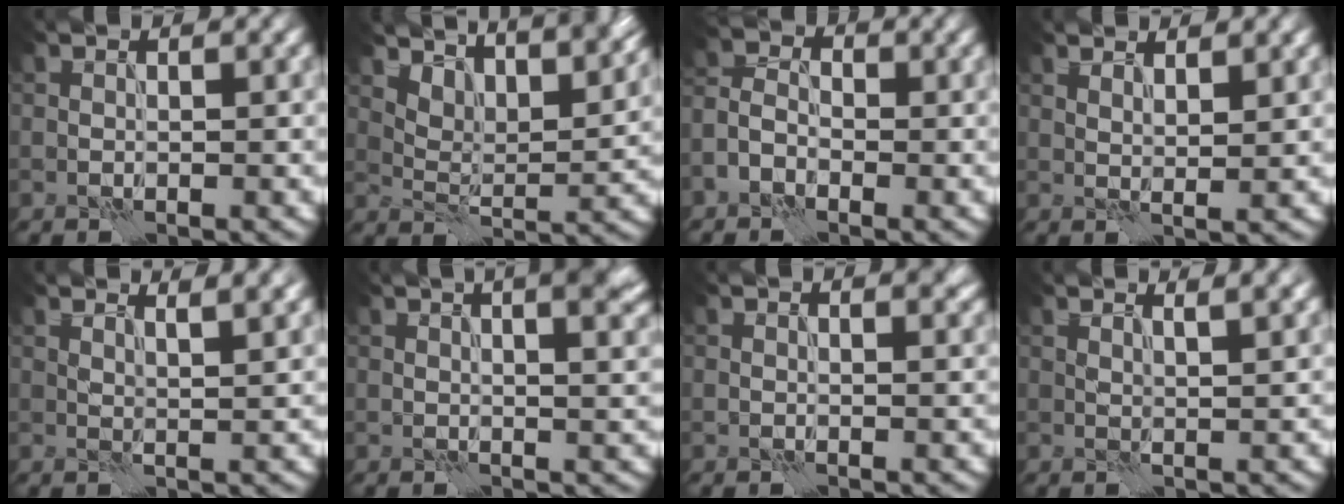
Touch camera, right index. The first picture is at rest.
{"total": 9.2, "force": [7.6, 3.2, 4.2], "torque": [-0.067, 0.006, 0.097]}
{"total": 2.7, "force": [-1.6, 1.9, 1.1], "torque": [-0.024, 0.000, -0.035]}
{"total": 2.2, "force": [1.5, 0.5, 1.5], "torque": [-0.019, -0.002, 0.025]}
{"total": 4.1, "force": [2.9, 1.2, 2.6], "torque": [-0.022, 0.015, 0.028]}
{"total": 12.0, "force": [6.2, 5.3, 8.8], "torque": [-0.073, 0.059, 0.054]}
{"total": 3.3, "force": [2.1, 1.5, 2.0], "torque": [-0.007, 0.014, 0.011]}
{"total": 3.6, "force": [2.4, 1.1, 2.4], "torque": [-0.018, 0.016, 0.019]}